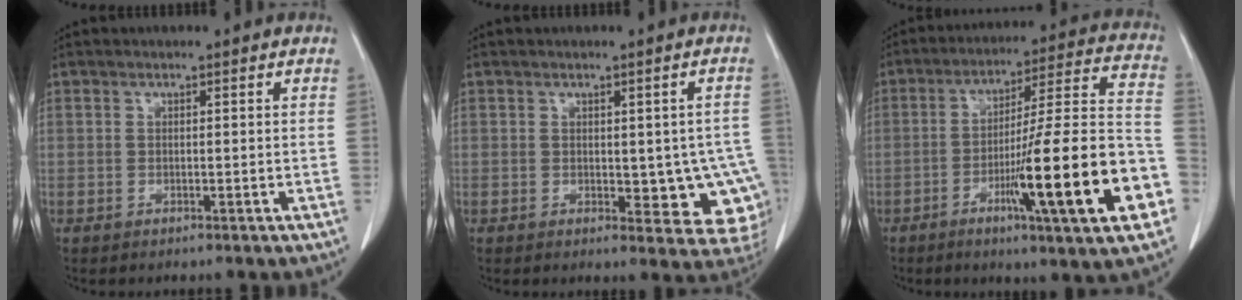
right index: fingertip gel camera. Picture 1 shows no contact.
{"total": 9.4, "force": [-1.3, 4.5, 8.2], "torque": [-0.074, 0.003, -0.006]}
{"total": 22.3, "force": [-7.7, 0.5, 20.9], "torque": [-0.271, -0.003, -0.119]}